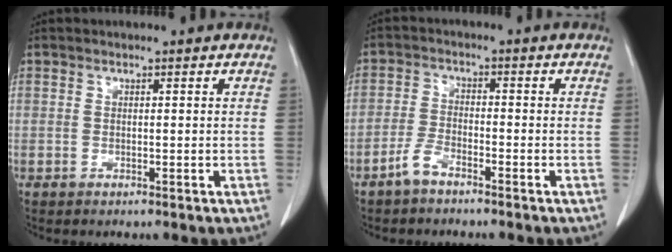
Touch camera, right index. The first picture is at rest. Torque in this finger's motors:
{"motor_torque": [-0.06, -0.11, -0.05, -0.01]}